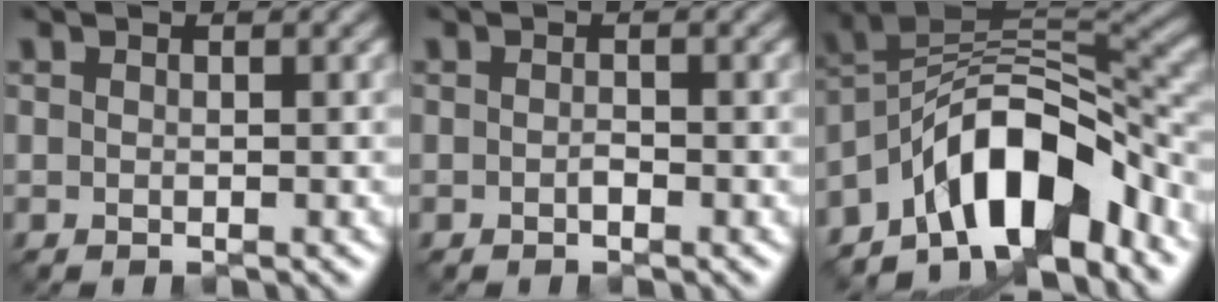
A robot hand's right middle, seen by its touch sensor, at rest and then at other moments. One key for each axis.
{"total": 0.6, "fx": -0.3, "fy": 0.2, "fz": 0.5, "tx": -0.009, "ty": 0.001, "tz": -0.005}
{"total": 10.3, "fx": -6.1, "fy": 4.2, "fz": 7.1, "tx": -0.089, "ty": 0.019, "tz": -0.116}